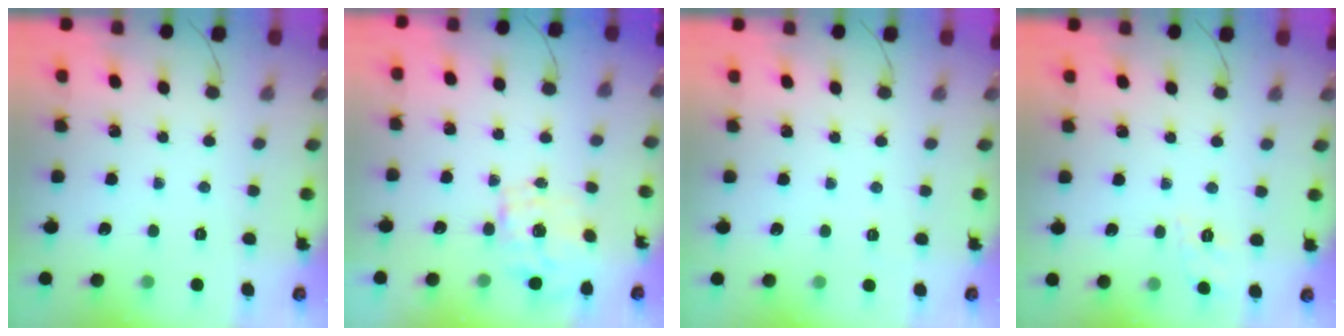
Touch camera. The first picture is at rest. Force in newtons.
{"total": 1.6, "press": 1.4, "slide": 0.8}
{"total": 2.4, "press": 2.1, "slide": 1.2}
{"total": 1.8, "press": 0.5, "slide": 1.7}